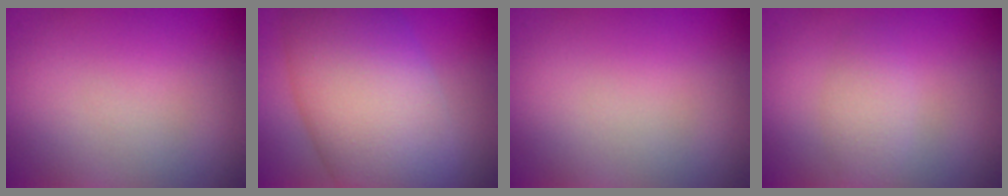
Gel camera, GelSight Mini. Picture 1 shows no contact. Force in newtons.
{"total": 12.5, "press": 12.5, "slide": 0.2}
{"total": 0.0}
{"total": 2.0, "press": 2.0, "slide": 0.0}